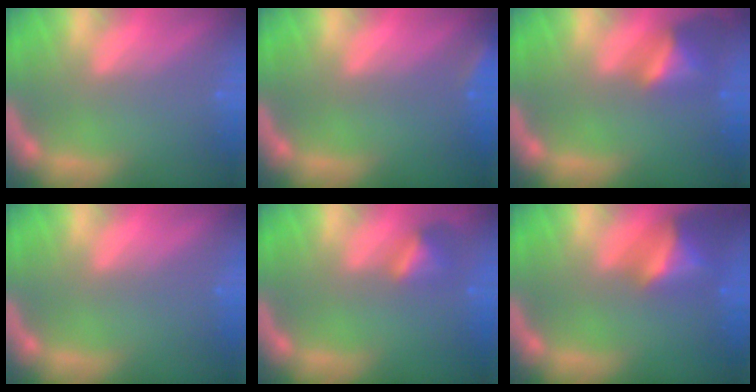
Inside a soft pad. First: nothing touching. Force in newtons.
{"total": 1.9}
{"total": 4.0}
{"total": 0.0}
{"total": 2.4}
{"total": 5.5}